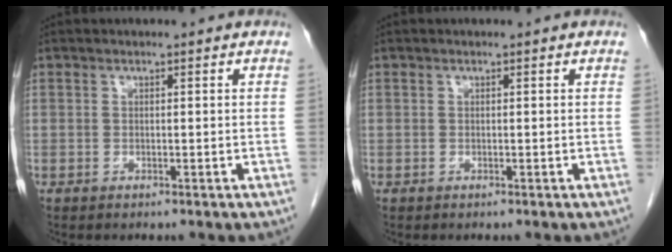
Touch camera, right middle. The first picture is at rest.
{"total": 0.0}